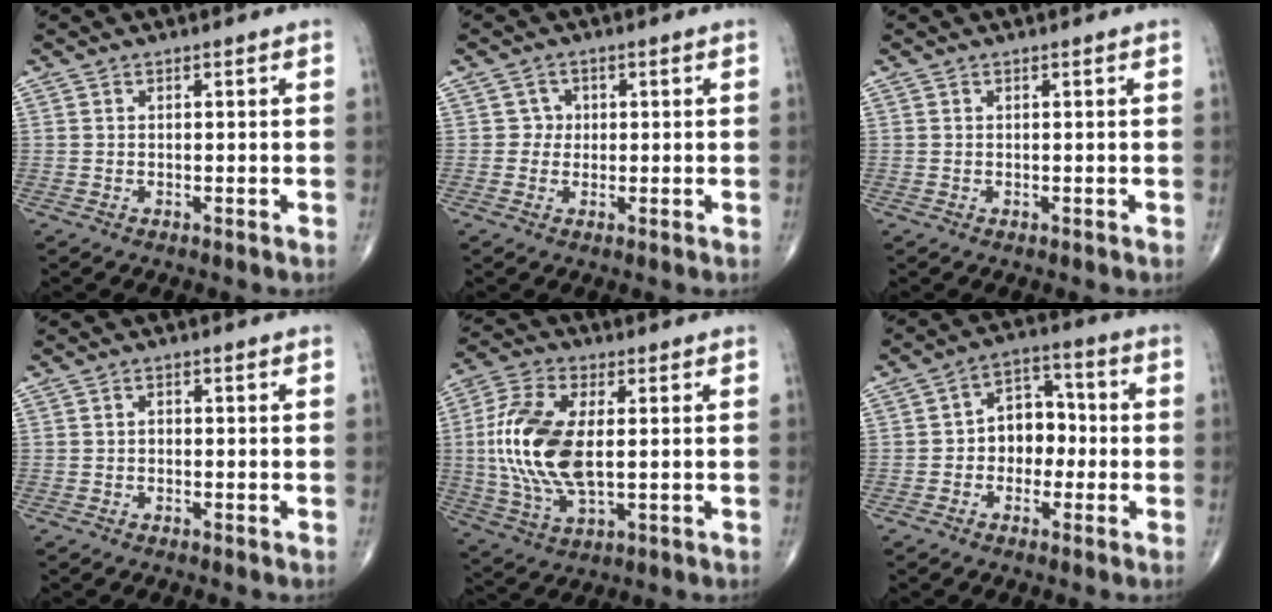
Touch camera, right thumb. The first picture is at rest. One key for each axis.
{"total": 2.4, "fx": 0.2, "fy": 2.3, "fz": 0.4, "tx": 0.012, "ty": 0.006, "tz": -0.004}
{"total": 0.0}
{"total": 1.0, "fx": -0.2, "fy": 0.8, "fz": 0.7, "tx": -0.007, "ty": 0.004, "tz": -0.007}
{"total": 16.4, "fx": 0.9, "fy": 8.0, "fz": 14.2, "tx": -0.310, "ty": -0.003, "tz": 0.018}
{"total": 8.7, "fx": -0.8, "fy": 6.6, "fz": 5.6, "tx": -0.046, "ty": 0.035, "tz": -0.027}